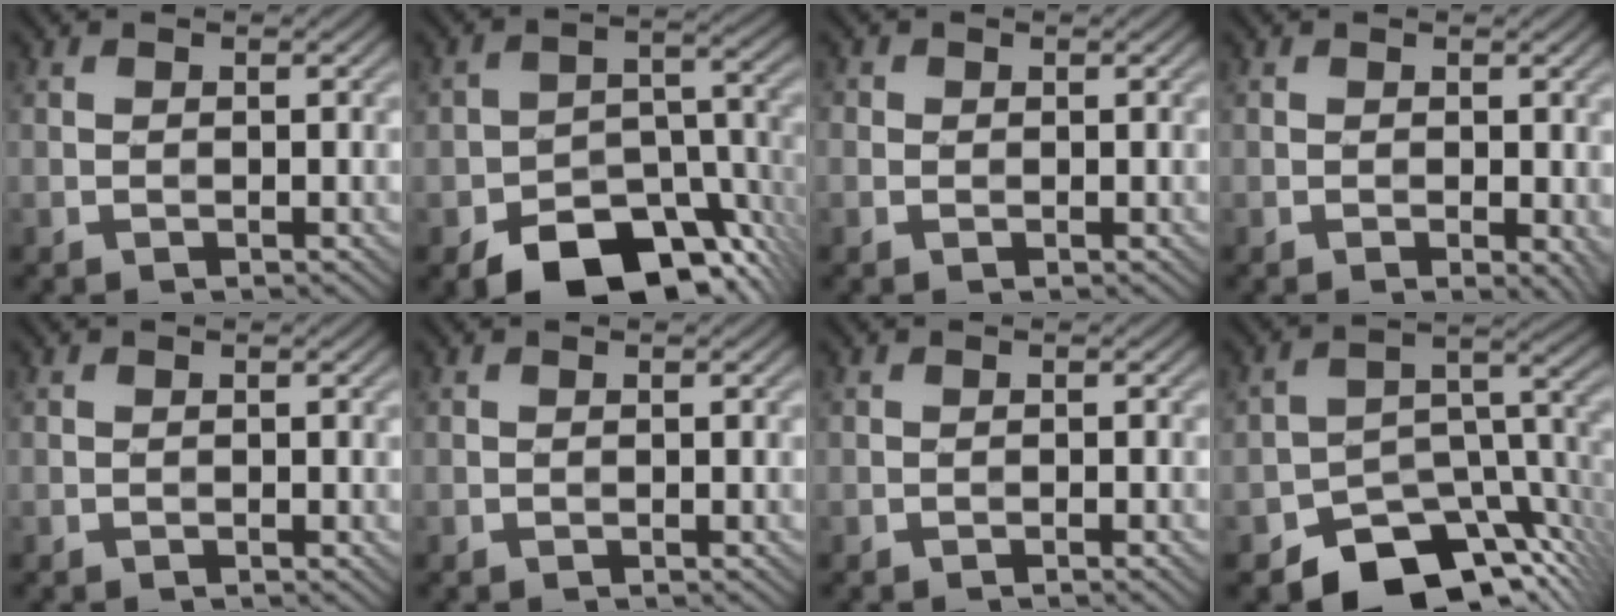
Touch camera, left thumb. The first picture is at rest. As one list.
[{"total": 11.9, "force": [-7.3, 6.6, 6.6], "torque": [-0.094, -0.014, -0.124]}, {"total": 0.9, "force": [0.1, 0.9, 0.2], "torque": [0.001, -0.002, -0.002]}, {"total": 1.9, "force": [-0.1, 1.0, 1.6], "torque": [-0.019, -0.007, 0.001]}, {"total": 0.0}, {"total": 0.0}, {"total": 0.6, "force": [-0.3, 0.0, 0.5], "torque": [-0.008, 0.001, -0.007]}, {"total": 10.8, "force": [-7.5, 6.0, 5.1], "torque": [-0.059, -0.020, -0.123]}]